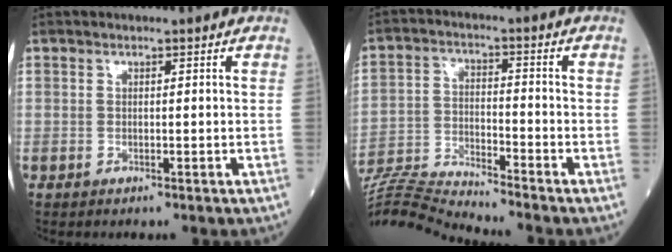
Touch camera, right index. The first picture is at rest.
{"total": 11.8, "force": [-11.5, -2.0, 1.6], "torque": [-0.031, 0.006, -0.218]}